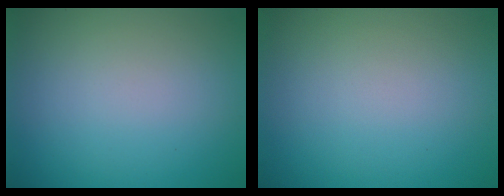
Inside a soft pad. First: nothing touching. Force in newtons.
{"total": 0.0}